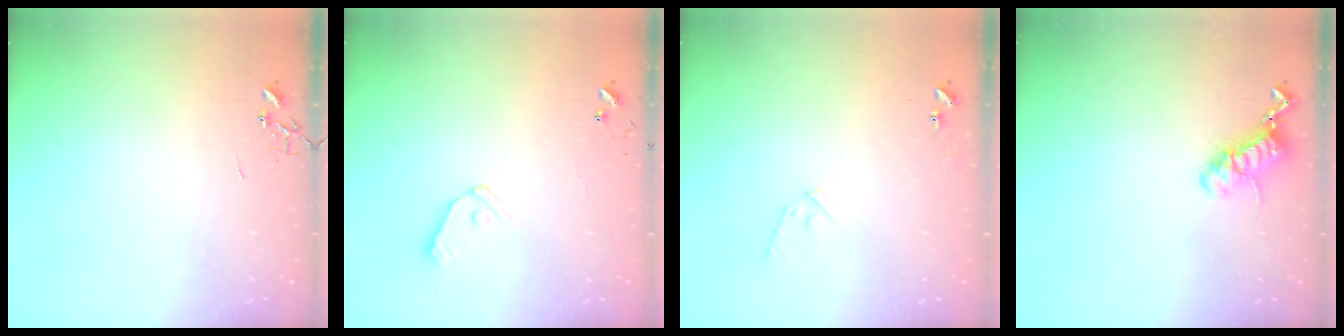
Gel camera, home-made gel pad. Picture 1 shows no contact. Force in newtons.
{"total": 7.1, "press": 7.1, "slide": 0.5}
{"total": 8.2, "press": 8.2, "slide": 0.3}
{"total": 12.5, "press": 12.5, "slide": 0.4}